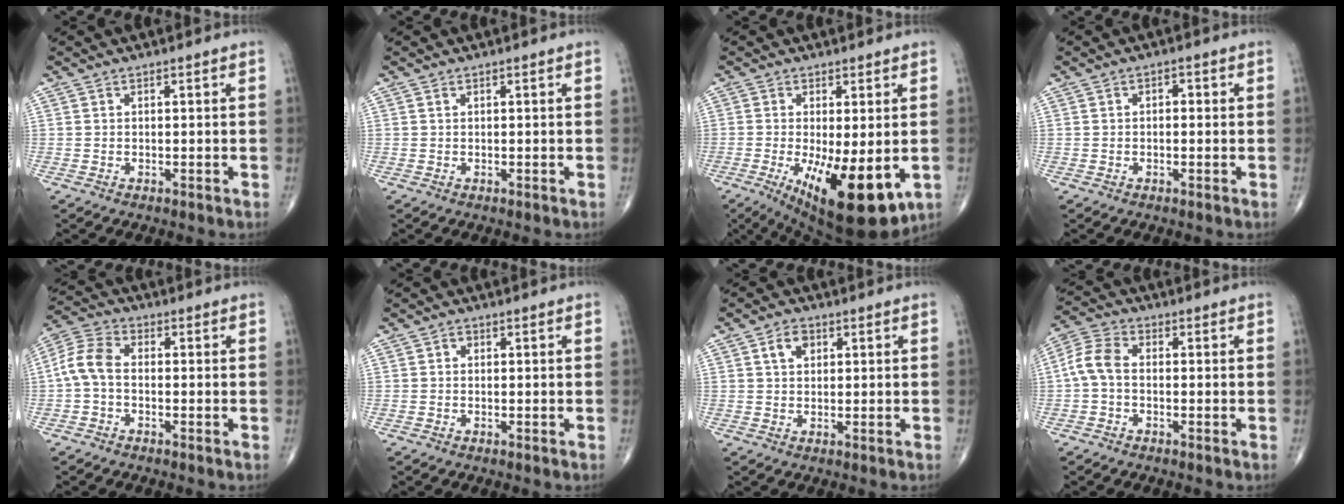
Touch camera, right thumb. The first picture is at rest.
{"total": 0.0}
{"total": 15.5, "force": [-4.1, 5.4, 13.9], "torque": [-0.203, -0.027, -0.044]}
{"total": 1.3, "force": [0.1, 0.8, 1.1], "torque": [-0.006, 0.007, -0.002]}
{"total": 6.7, "force": [-0.8, 4.2, 5.2], "torque": [-0.108, 0.021, -0.028]}
{"total": 0.6, "force": [0.0, 0.6, 0.3], "torque": [0.004, 0.003, -0.002]}
{"total": 3.5, "force": [1.3, 2.4, 2.1], "torque": [-0.025, 0.002, 0.024]}
{"total": 5.9, "force": [-0.5, 3.7, 4.6], "torque": [-0.094, 0.017, -0.023]}